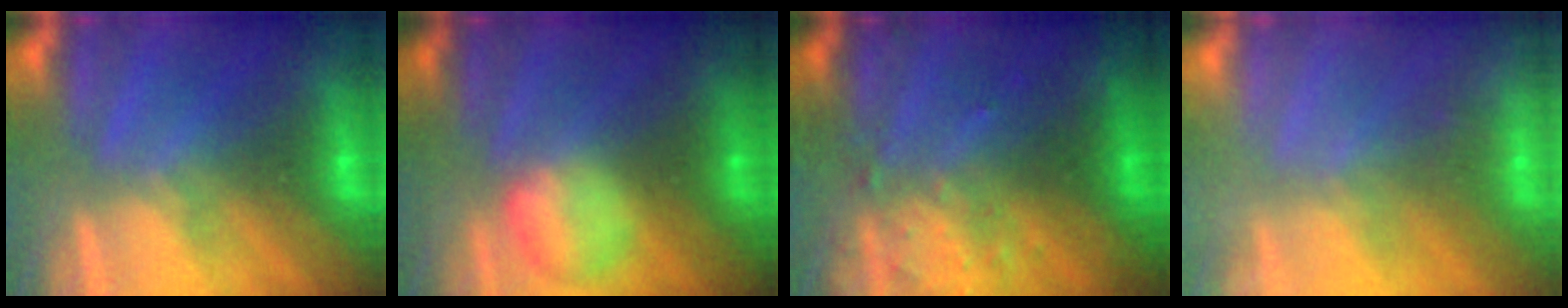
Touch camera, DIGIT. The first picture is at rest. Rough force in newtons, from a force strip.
{"total": 2.4}
{"total": 5.8}
{"total": 2.2}